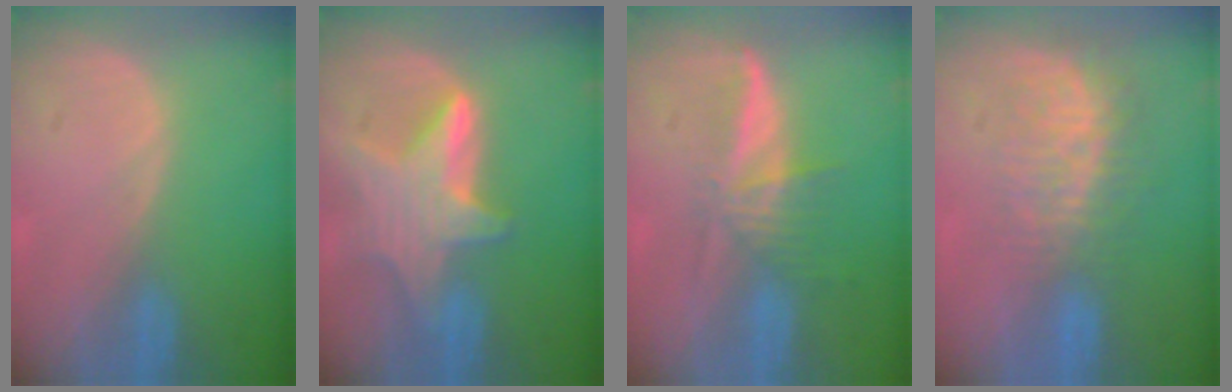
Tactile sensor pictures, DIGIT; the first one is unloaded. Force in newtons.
{"total": 7.7, "press": 7.7, "slide": 0.4}
{"total": 6.0, "press": 5.3, "slide": 2.7}
{"total": 8.6, "press": 7.4, "slide": 4.3}